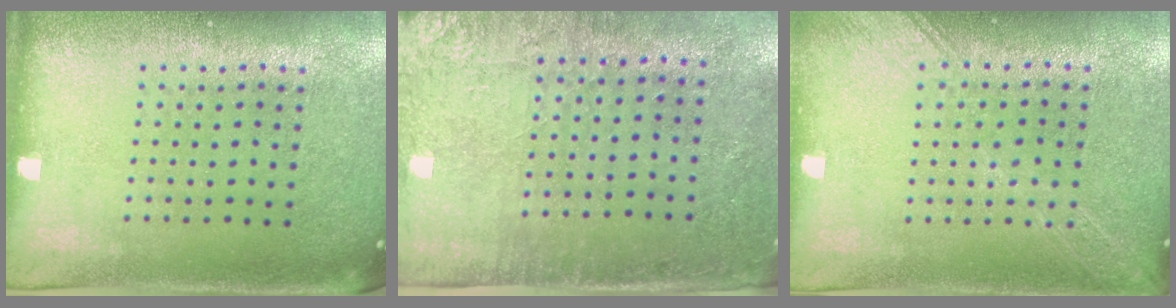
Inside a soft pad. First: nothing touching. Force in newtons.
{"total": 2.8, "press": 2.3, "slide": 1.6}
{"total": 1.6, "press": 1.6, "slide": 0.3}